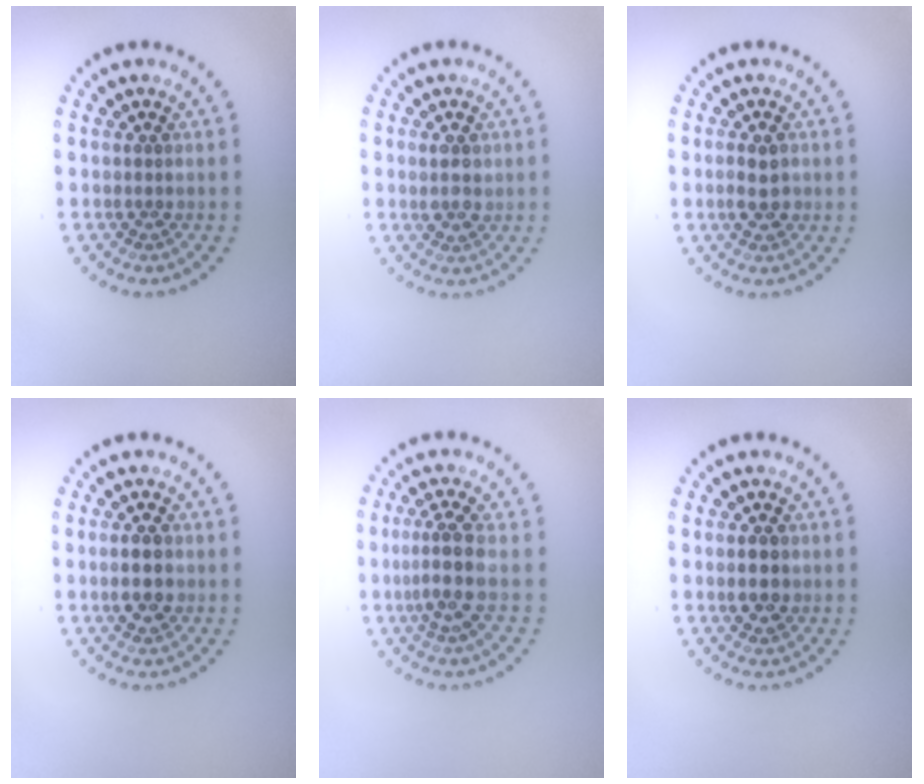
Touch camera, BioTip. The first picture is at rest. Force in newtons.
{"total": 2.3, "press": 2.2, "slide": 0.8}
{"total": 2.5, "press": 2.5, "slide": 0.4}
{"total": 3.6, "press": 3.6, "slide": 0.2}
{"total": 3.3, "press": 2.5, "slide": 2.1}
{"total": 2.2, "press": 2.2, "slide": 0.1}